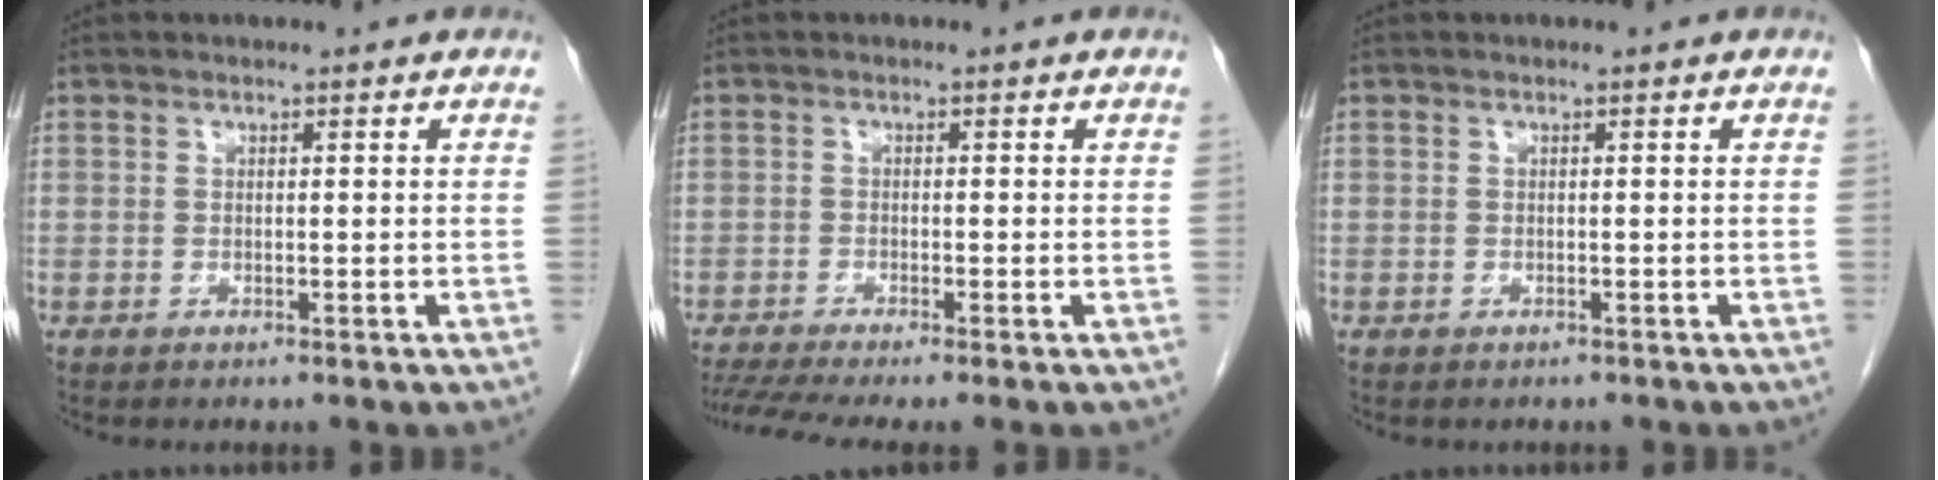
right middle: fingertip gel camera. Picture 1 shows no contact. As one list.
[{"total": 6.3, "force": [-5.3, -0.5, 3.4], "torque": [-0.059, -0.013, -0.089]}, {"total": 0.8, "force": [-0.6, 0.4, 0.1], "torque": [-0.012, 0.000, -0.009]}]